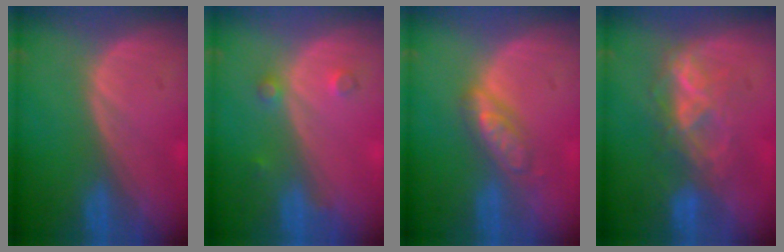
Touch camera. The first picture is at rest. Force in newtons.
{"total": 2.0, "press": 2.0, "slide": 0.2}
{"total": 4.5, "press": 4.5, "slide": 0.6}
{"total": 6.1, "press": 6.1, "slide": 0.7}